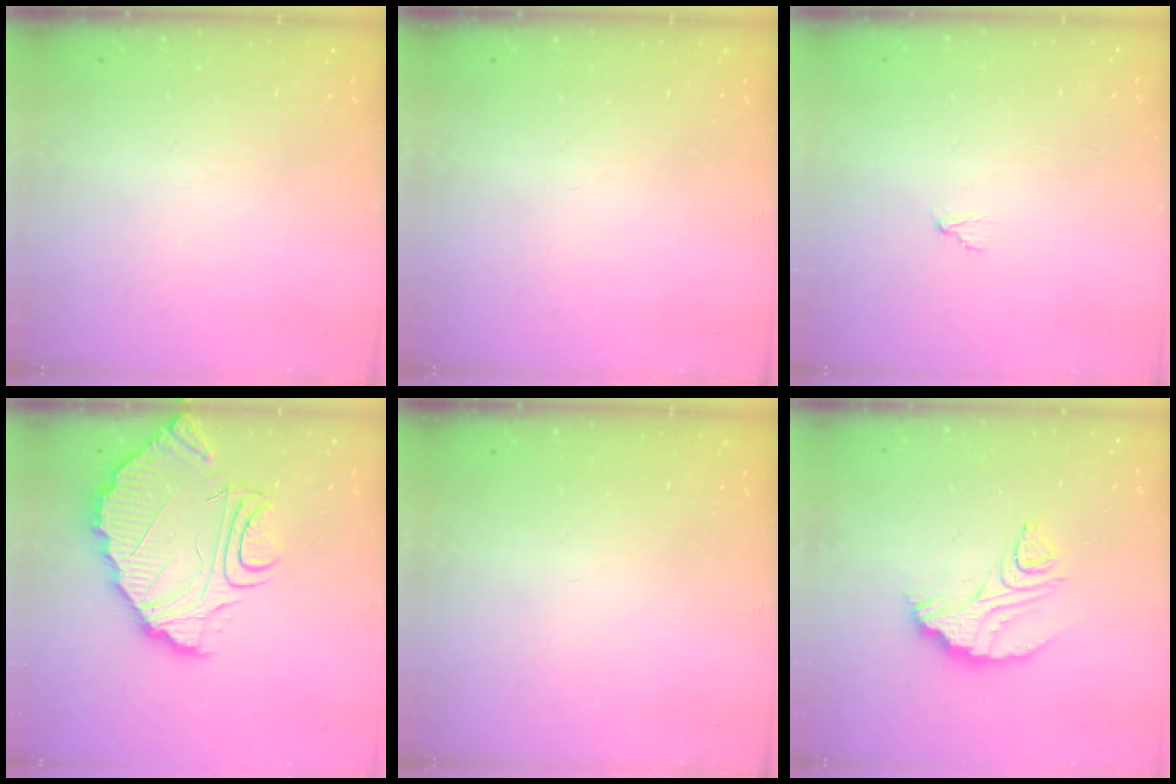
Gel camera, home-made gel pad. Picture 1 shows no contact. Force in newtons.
{"total": 0.0}
{"total": 2.0, "press": 2.0, "slide": 0.1}
{"total": 10.0, "press": 9.9, "slide": 1.0}
{"total": 0.0}
{"total": 9.5, "press": 9.5, "slide": 0.4}